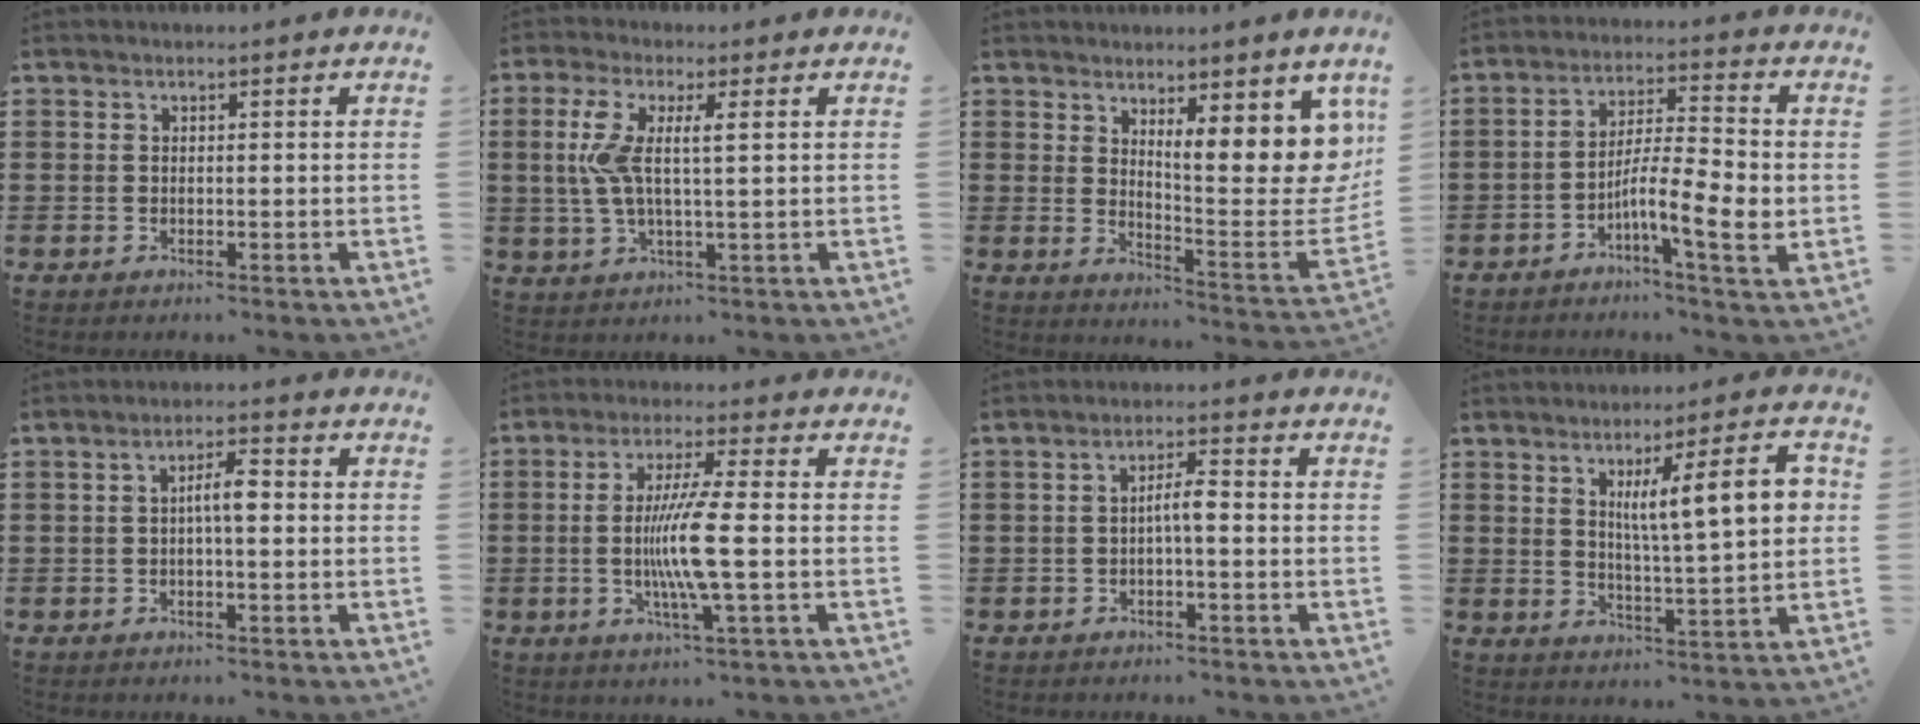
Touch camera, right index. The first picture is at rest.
{"total": 6.1, "force": [1.1, 1.3, 5.9], "torque": [-0.139, -0.009, 0.010]}
{"total": 9.4, "force": [5.6, 3.3, 6.9], "torque": [-0.098, -0.043, 0.098]}
{"total": 9.2, "force": [-2.8, 1.5, 8.7], "torque": [-0.159, -0.004, -0.053]}
{"total": 4.0, "force": [-0.1, 1.0, 3.9], "torque": [-0.072, 0.008, -0.005]}
{"total": 9.0, "force": [-1.2, 0.3, 8.9], "torque": [-0.181, -0.020, -0.031]}
{"total": 3.2, "force": [-0.5, 0.6, 3.1], "torque": [-0.058, 0.006, -0.013]}
{"total": 10.7, "force": [3.2, 1.9, 10.0], "torque": [-0.160, -0.003, 0.044]}